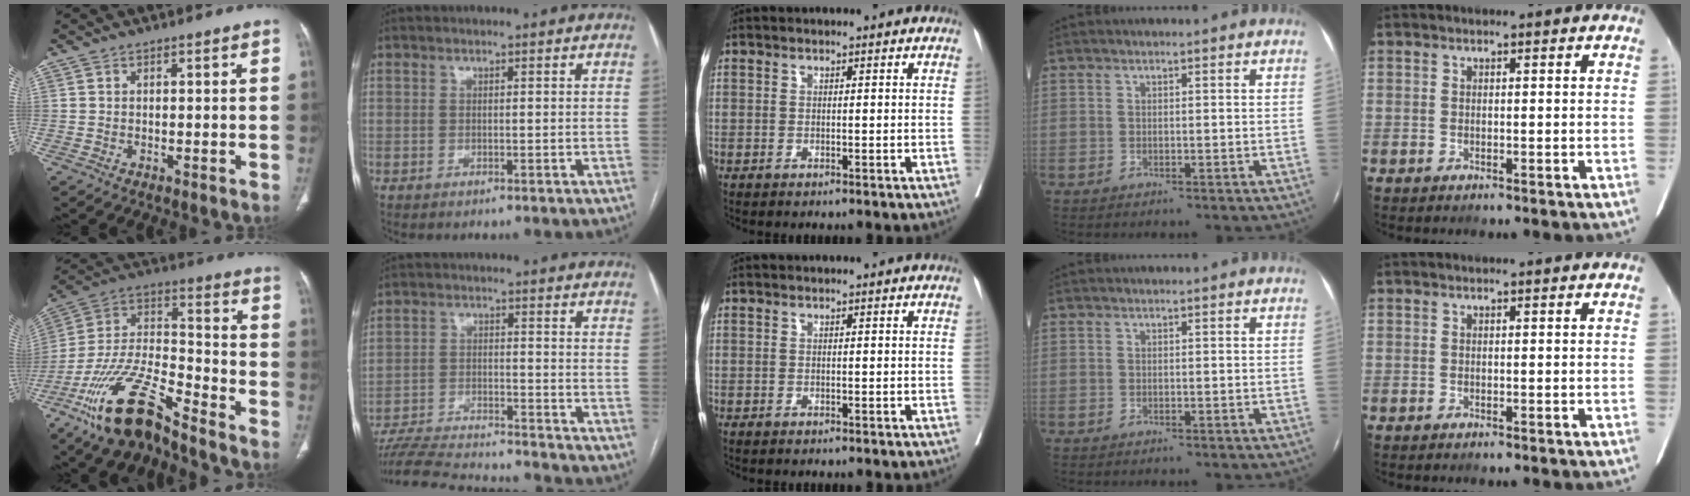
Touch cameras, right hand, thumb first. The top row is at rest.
{"thumb": {"total": 19.1, "force": [-13.5, 5.7, 12.2], "torque": [-0.242, 0.071, -0.250]}, "index": {"total": 15.7, "force": [-14.8, 1.8, 4.9], "torque": [-0.094, -0.006, -0.229]}}